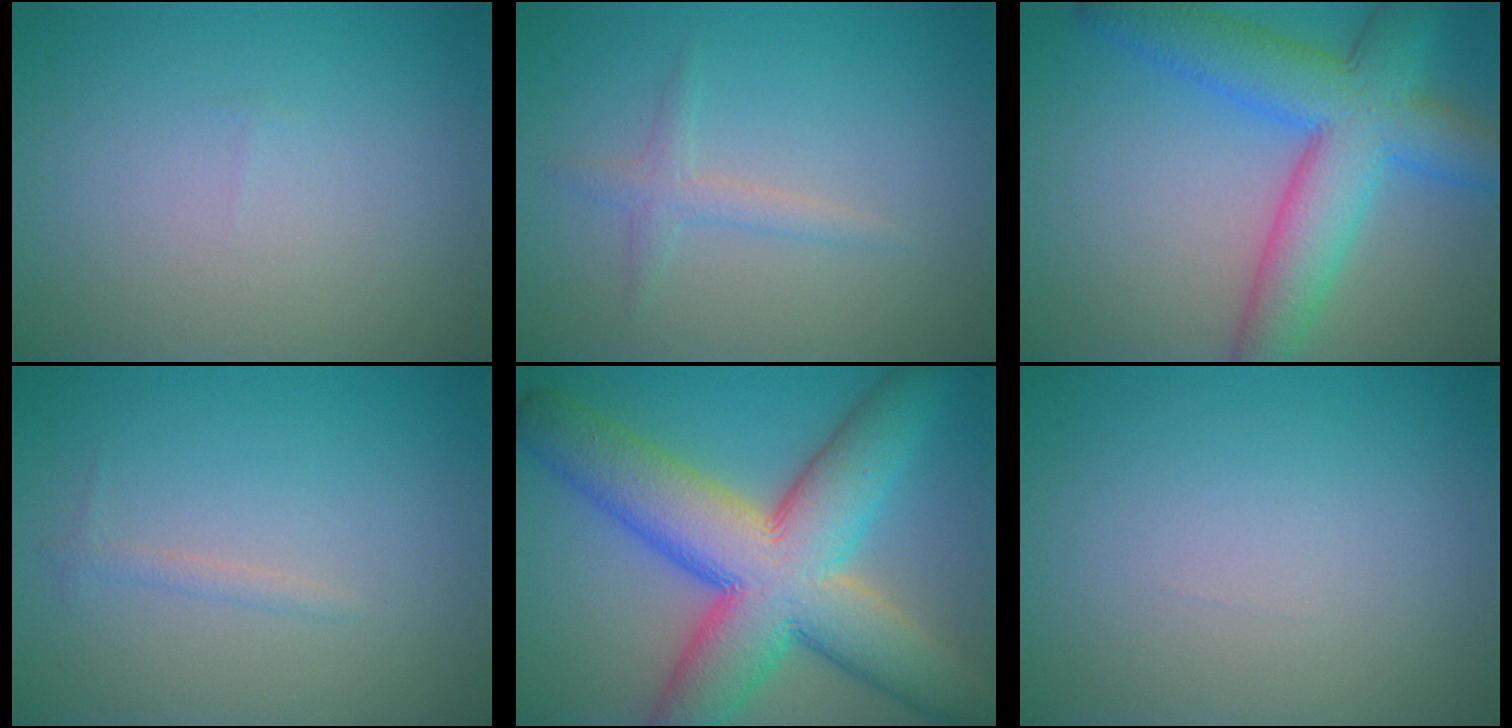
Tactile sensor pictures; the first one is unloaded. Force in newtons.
{"total": 1.6, "press": 1.6, "slide": 0.0}
{"total": 8.9, "press": 8.9, "slide": 0.4}
{"total": 0.8, "press": 0.8, "slide": 0.0}
{"total": 14.3, "press": 14.3, "slide": 0.7}
{"total": 0.0}